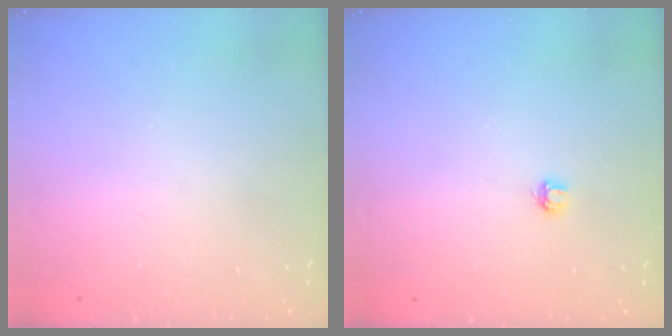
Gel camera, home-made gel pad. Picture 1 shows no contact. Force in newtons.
{"total": 3.2, "press": 3.2, "slide": 0.3}